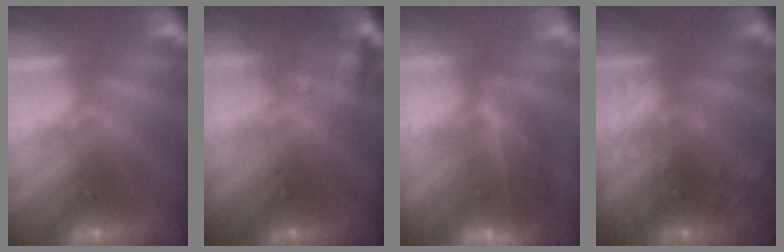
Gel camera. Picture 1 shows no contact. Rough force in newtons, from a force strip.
{"total": 6.9}
{"total": 5.8}
{"total": 8.7}